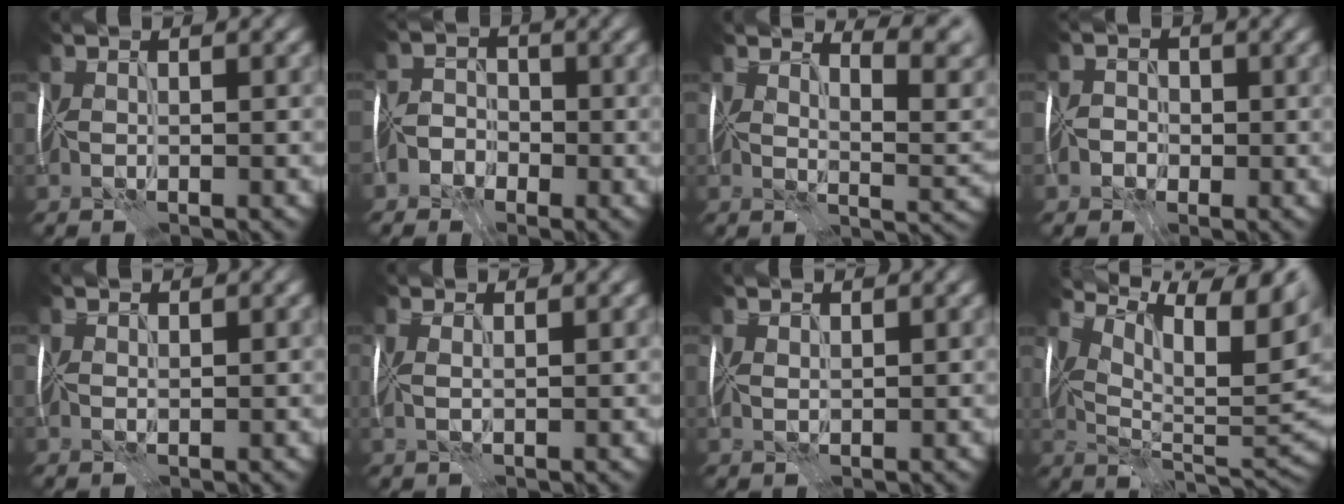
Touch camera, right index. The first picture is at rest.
{"total": 3.2, "force": [-2.8, 1.6, 0.0], "torque": [0.028, 0.003, -0.059]}
{"total": 6.0, "force": [5.0, 1.2, 3.2], "torque": [-0.038, 0.007, 0.069]}
{"total": 1.7, "force": [-1.4, 1.0, -0.3], "torque": [0.032, 0.006, -0.031]}
{"total": 0.0}
{"total": 1.9, "force": [1.2, 0.7, 1.2], "torque": [-0.019, 0.020, 0.006]}
{"total": 1.1, "force": [1.0, 0.2, 0.1], "torque": [-0.007, 0.006, 0.019]}
{"total": 11.5, "force": [6.1, 4.0, 8.9], "torque": [-0.148, 0.010, 0.111]}